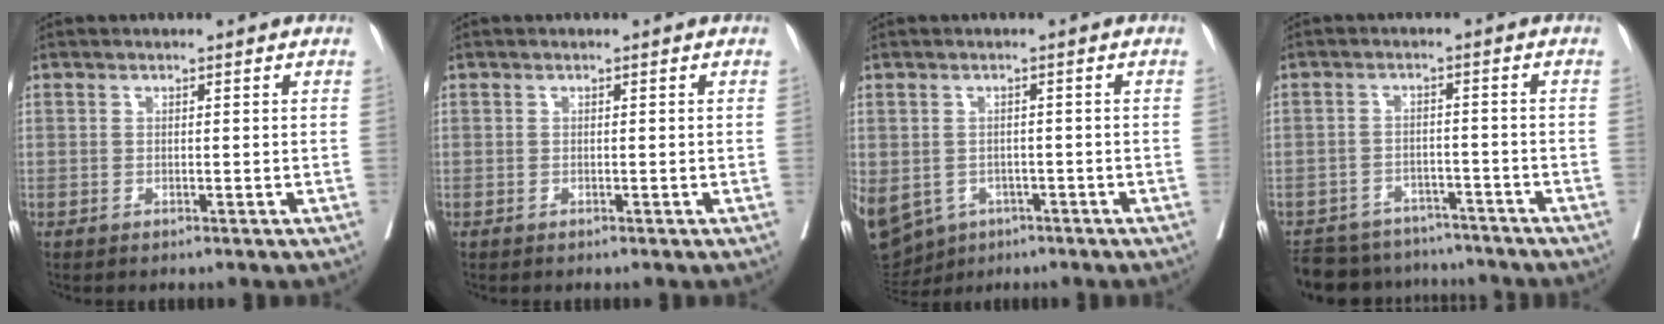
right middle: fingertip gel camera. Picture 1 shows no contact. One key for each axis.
{"total": 0.0}
{"total": 24.0, "fx": -9.7, "fy": 19.4, "fz": 10.3, "tx": -0.374, "ty": -0.022, "tz": -0.135}
{"total": 12.0, "fx": -10.9, "fy": 4.5, "fz": 2.1, "tx": -0.044, "ty": 0.009, "tz": -0.145}